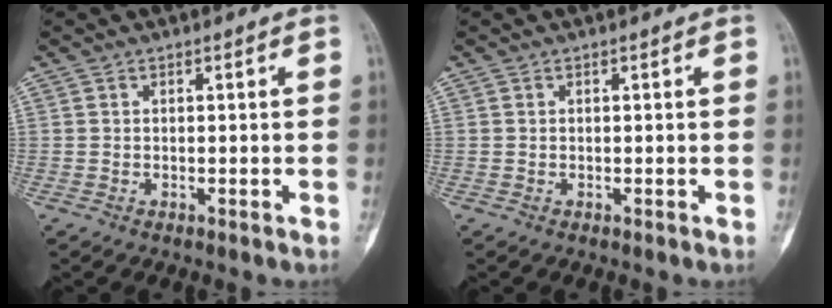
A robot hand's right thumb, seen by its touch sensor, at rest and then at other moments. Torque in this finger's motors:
{"motor_torque": [0.00, 0.00, 0.12, 0.11, 0.08]}